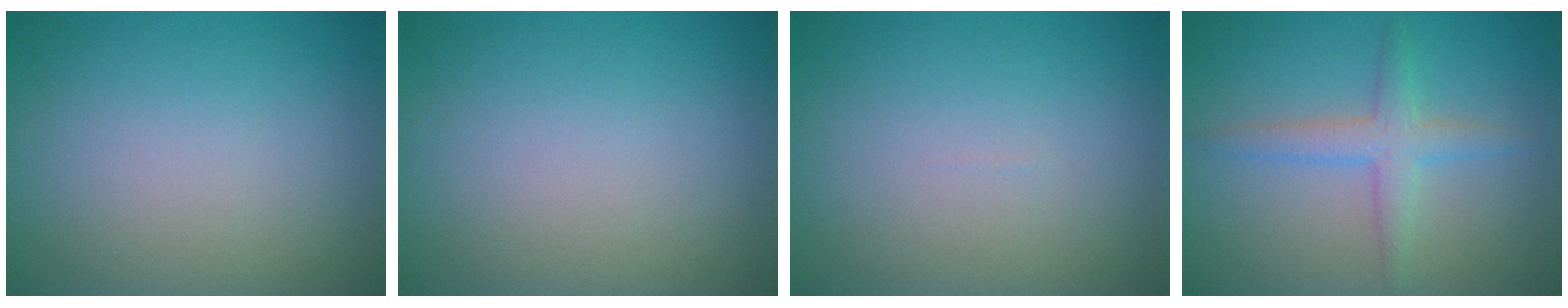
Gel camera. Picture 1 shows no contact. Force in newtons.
{"total": 0.0}
{"total": 0.0}
{"total": 2.7, "press": 2.7, "slide": 0.0}